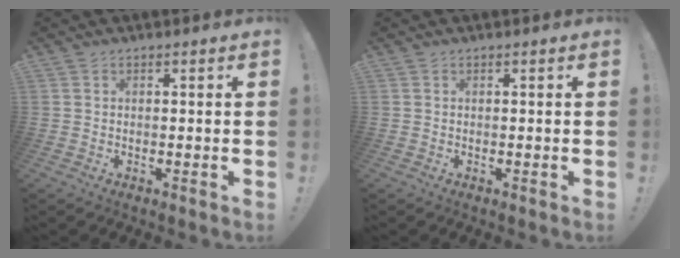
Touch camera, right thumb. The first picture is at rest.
{"total": 0.0}